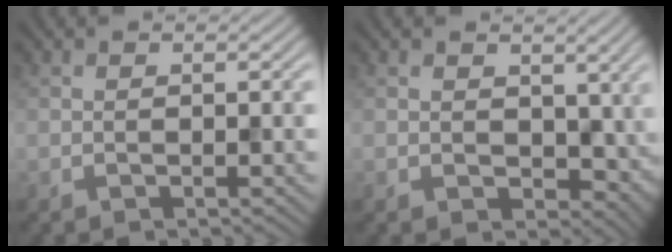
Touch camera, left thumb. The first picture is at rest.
{"total": 4.7, "force": [0.8, 3.4, 3.2], "torque": [-0.065, -0.010, 0.015]}